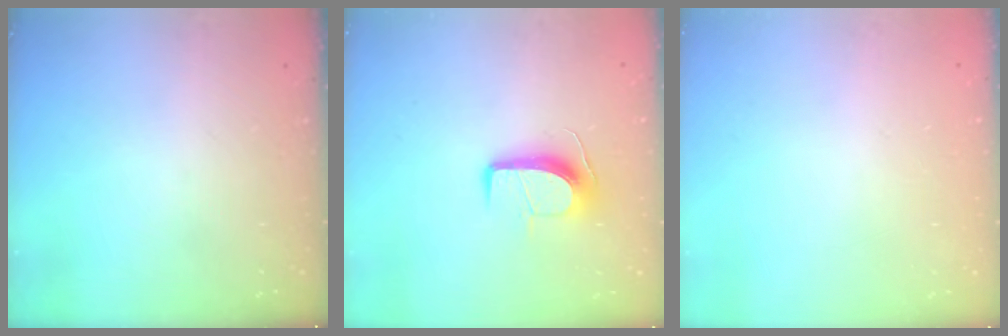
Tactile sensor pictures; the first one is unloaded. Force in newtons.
{"total": 9.9, "press": 9.9, "slide": 0.2}
{"total": 0.0}